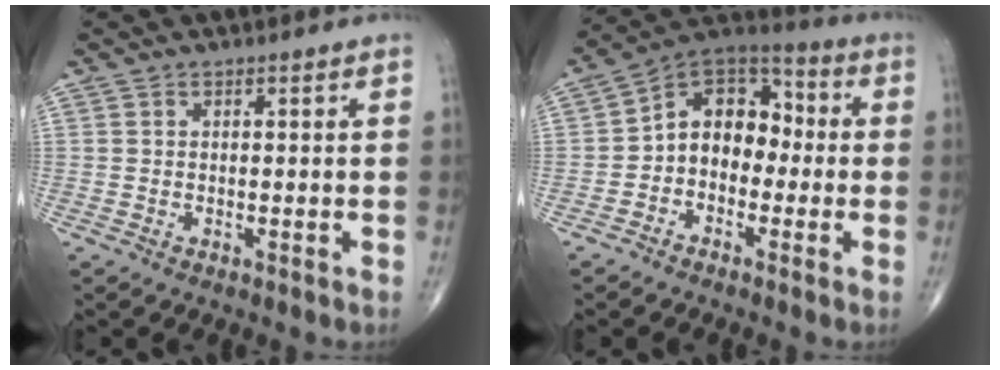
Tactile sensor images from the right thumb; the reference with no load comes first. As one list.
[{"total": 11.6, "force": [-1.2, 8.6, 7.7], "torque": [-0.079, 0.048, -0.041]}]